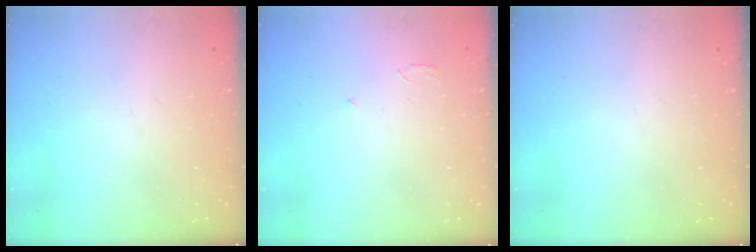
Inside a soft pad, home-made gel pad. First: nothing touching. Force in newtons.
{"total": 2.6, "press": 2.6, "slide": 0.2}
{"total": 0.0}